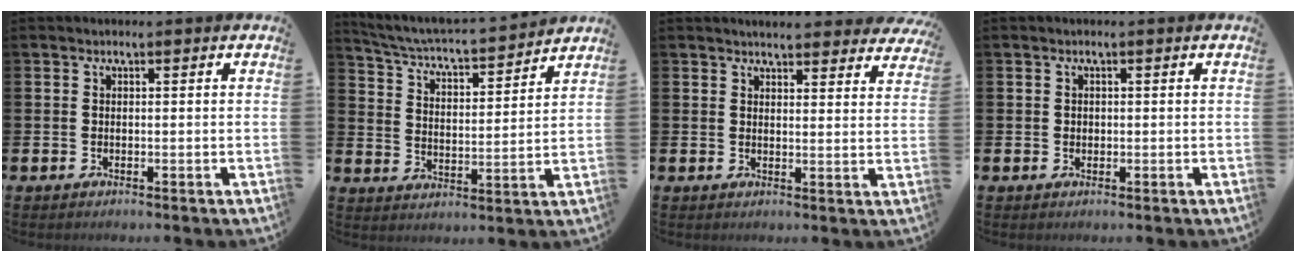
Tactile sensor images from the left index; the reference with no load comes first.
{"total": 4.7, "force": [4.6, 0.4, 1.2], "torque": [-0.050, -0.047, 0.071]}
{"total": 3.9, "force": [3.8, 0.5, 0.3], "torque": [-0.004, -0.023, 0.067]}
{"total": 0.7, "force": [0.2, 0.6, 0.2], "torque": [0.008, 0.000, 0.001]}